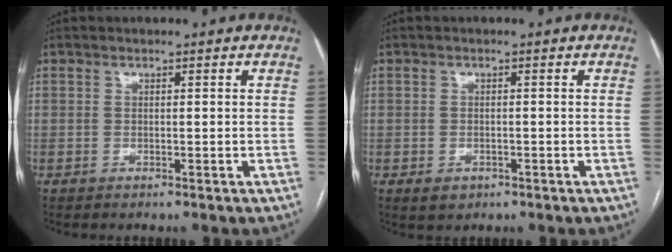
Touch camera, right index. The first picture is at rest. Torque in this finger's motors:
{"motor_torque": [0.22, -0.10, 0.00, 0.00]}